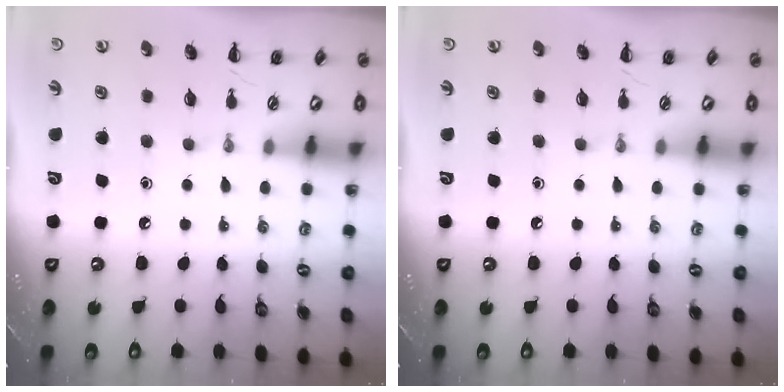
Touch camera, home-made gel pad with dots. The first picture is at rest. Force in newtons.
{"total": 0.0}